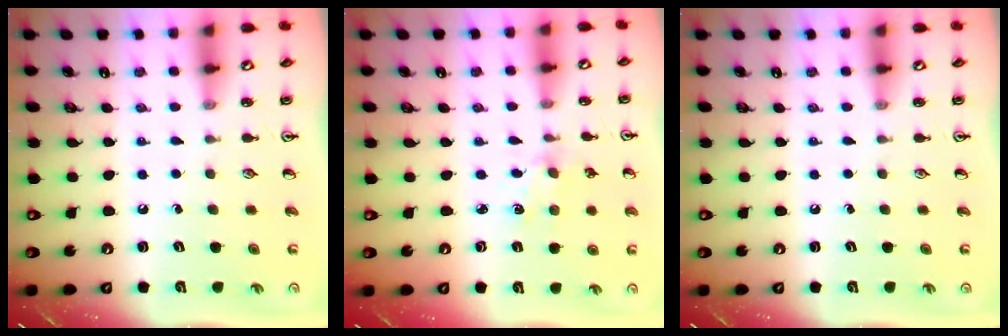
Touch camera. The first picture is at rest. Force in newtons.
{"total": 1.5, "press": 1.5, "slide": 0.3}
{"total": 0.0}